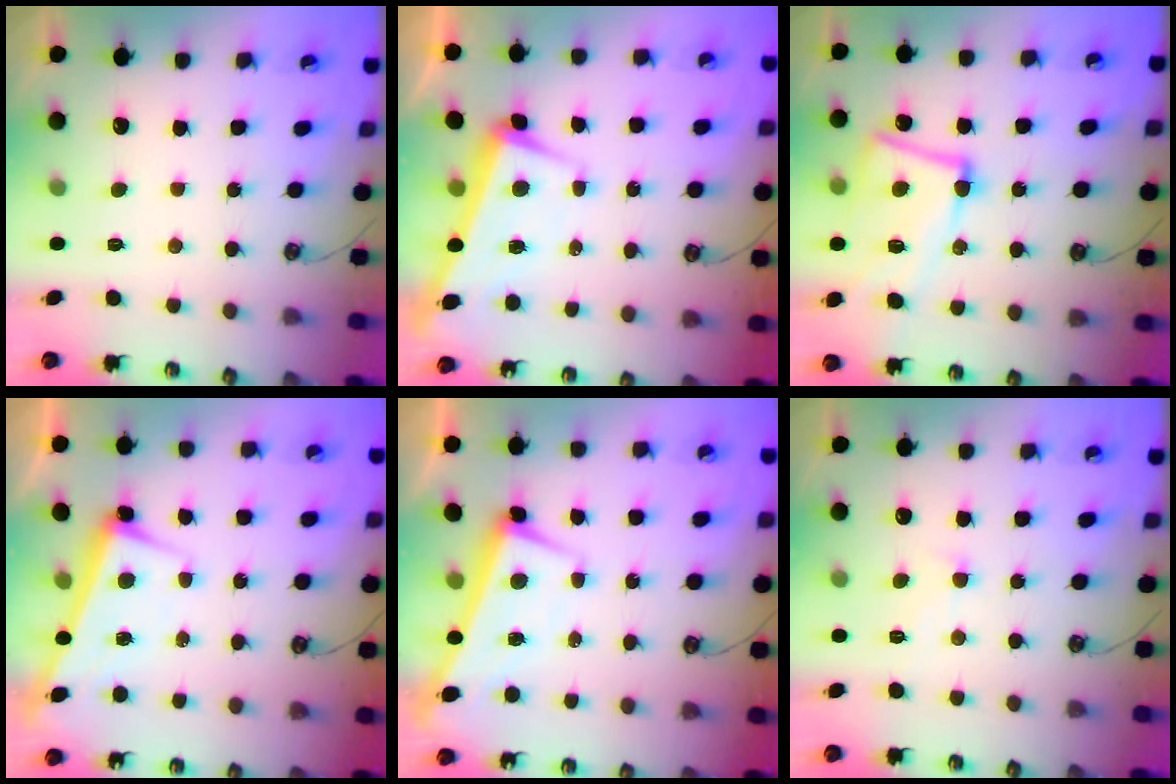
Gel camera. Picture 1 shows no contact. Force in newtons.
{"total": 2.3, "press": 1.3, "slide": 1.9}
{"total": 11.5, "press": 11.2, "slide": 2.5}
{"total": 2.6, "press": 2.5, "slide": 0.7}
{"total": 1.5, "press": 0.4, "slide": 1.4}
{"total": 1.9, "press": 1.8, "slide": 0.5}